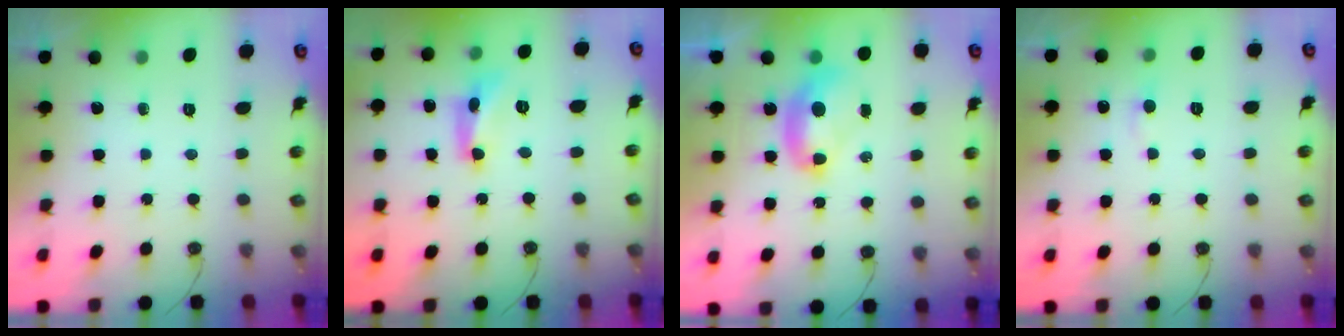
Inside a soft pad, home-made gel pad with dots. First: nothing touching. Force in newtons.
{"total": 5.8, "press": 5.8, "slide": 0.4}
{"total": 2.5, "press": 2.5, "slide": 0.1}
{"total": 0.9, "press": 0.8, "slide": 0.4}